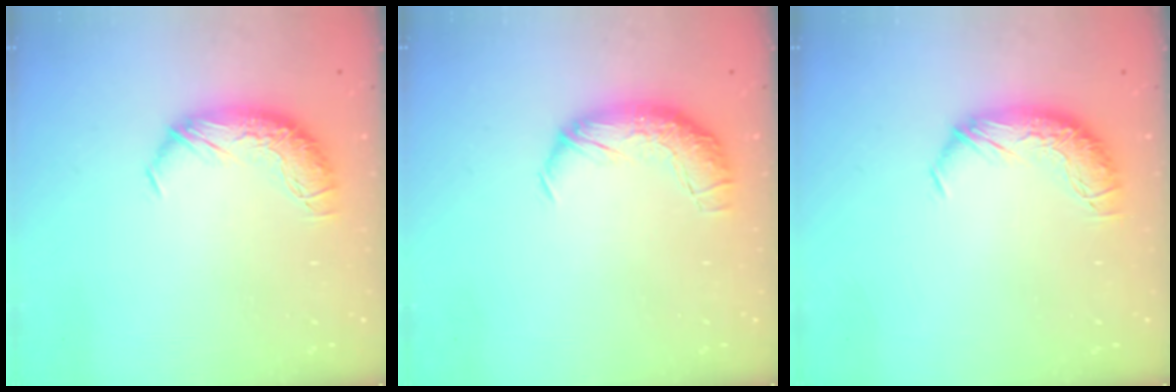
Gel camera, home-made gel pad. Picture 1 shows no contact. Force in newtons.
{"total": 2.3, "press": 1.1, "slide": 2.1}
{"total": 0.0}